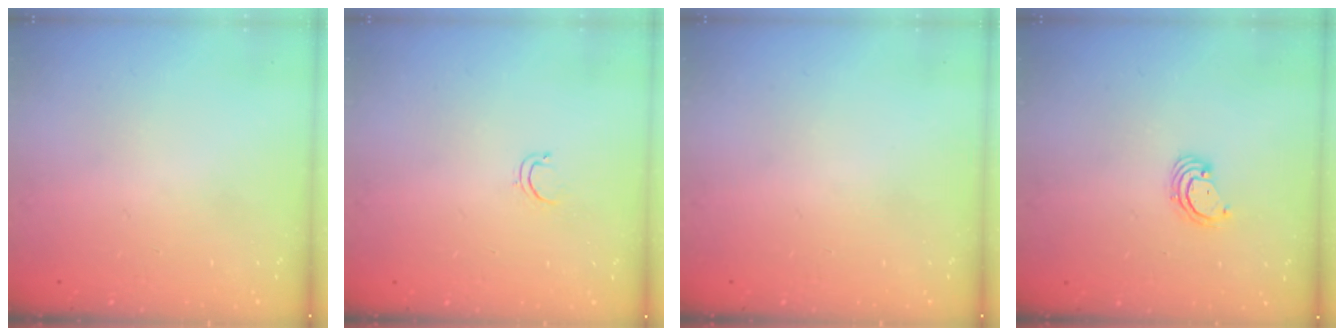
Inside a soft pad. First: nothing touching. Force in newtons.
{"total": 2.6, "press": 2.5, "slide": 0.4}
{"total": 0.0}
{"total": 3.3, "press": 3.3, "slide": 0.2}